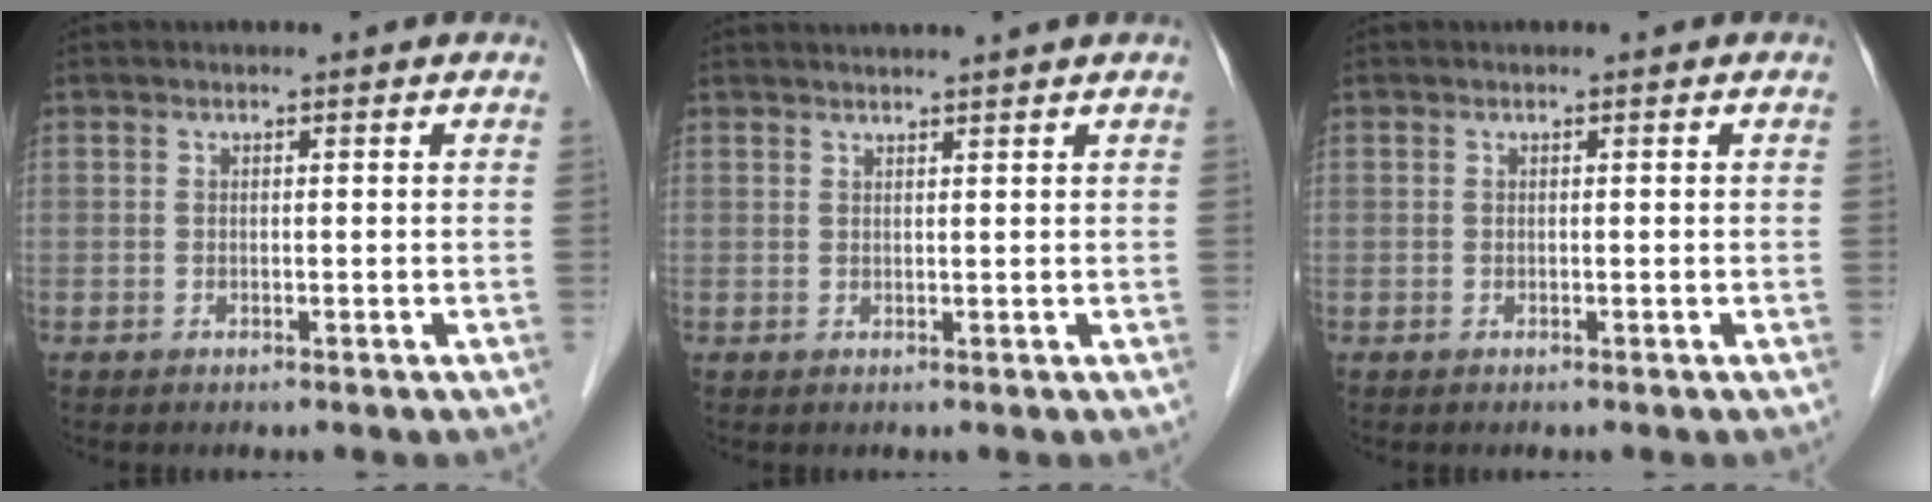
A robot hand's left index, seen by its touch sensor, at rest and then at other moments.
{"total": 4.7, "force": [4.2, -1.0, 1.6], "torque": [-0.016, 0.020, 0.055]}
{"total": 0.0}